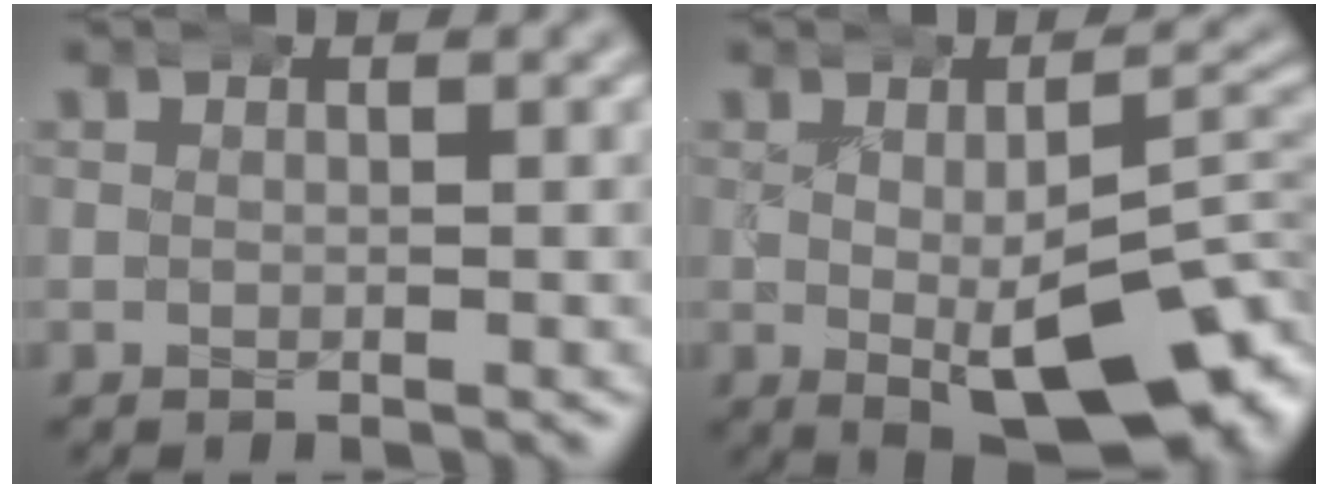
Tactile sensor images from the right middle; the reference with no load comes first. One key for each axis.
{"total": 11.3, "fx": -3.8, "fy": 5.1, "fz": 9.3, "tx": -0.122, "ty": -0.034, "tz": -0.038}